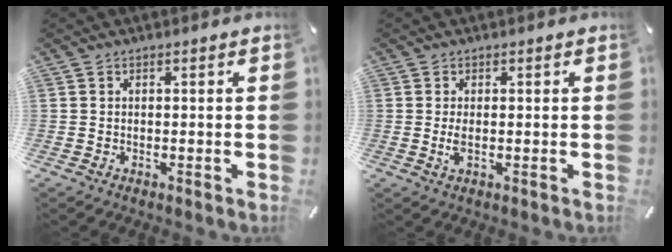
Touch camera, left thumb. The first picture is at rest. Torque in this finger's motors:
{"motor_torque": [-0.03, 1.65, 0.30, -0.15, 0.05]}